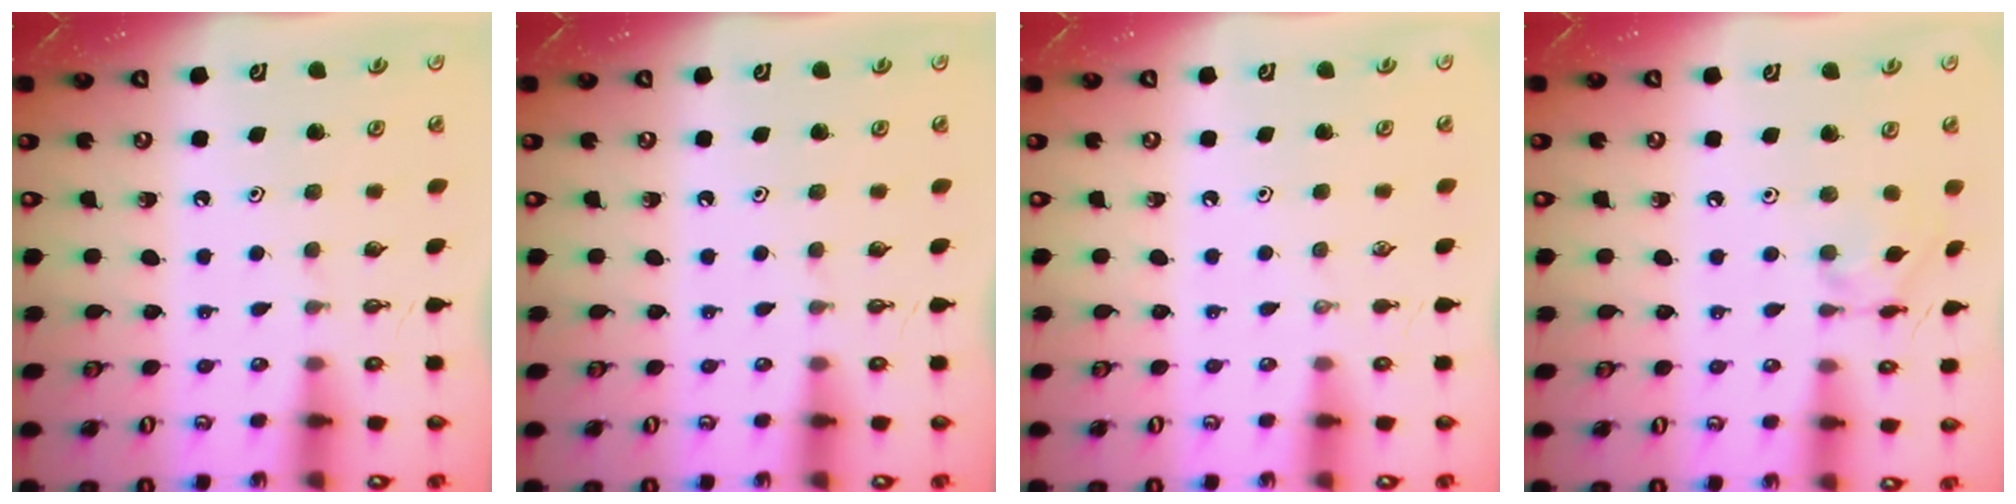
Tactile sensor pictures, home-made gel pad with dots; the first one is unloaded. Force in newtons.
{"total": 0.0}
{"total": 0.0}
{"total": 5.3, "press": 5.3, "slide": 0.2}